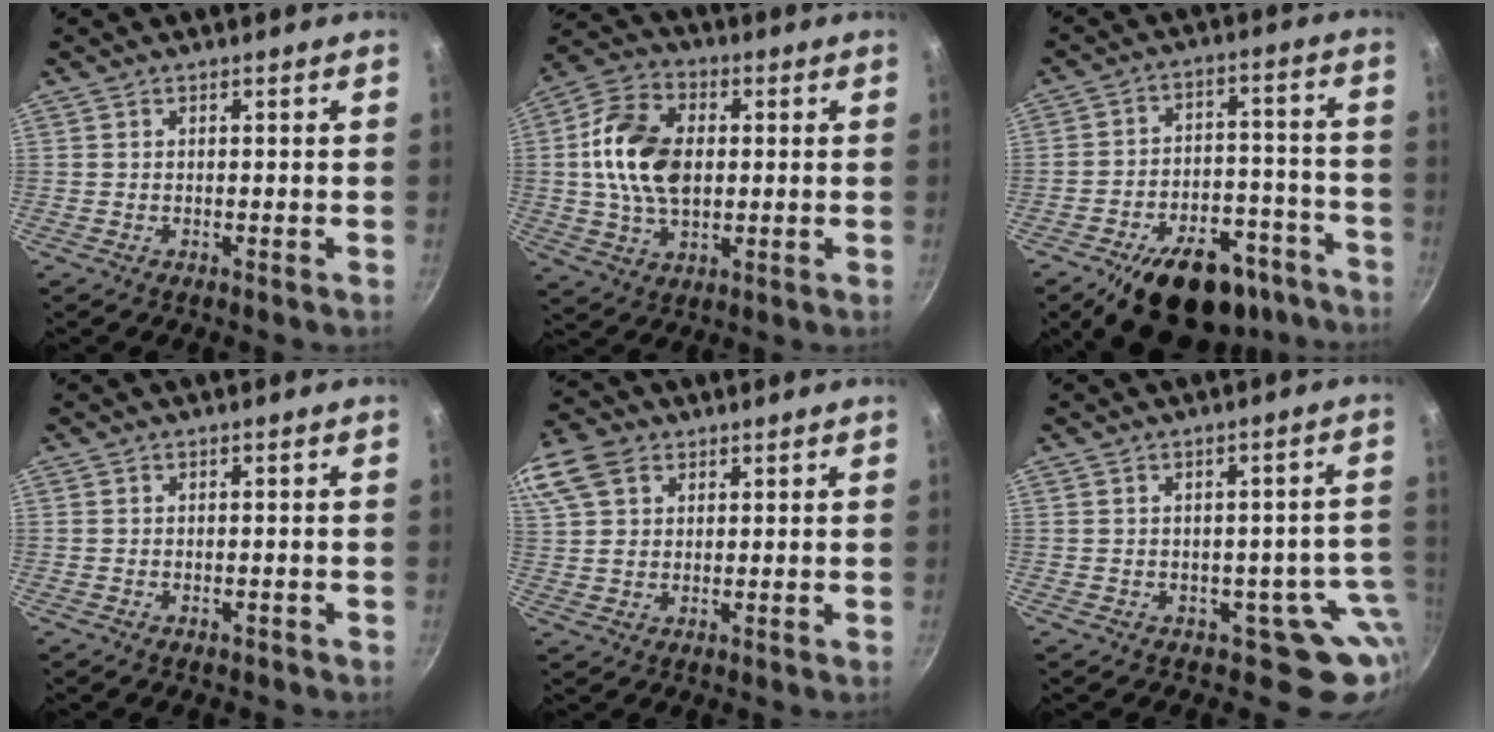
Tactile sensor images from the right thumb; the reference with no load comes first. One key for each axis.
{"total": 14.9, "fx": 1.1, "fy": 9.8, "fz": 11.1, "tx": -0.186, "ty": 0.012, "tz": 0.009}
{"total": 22.4, "fx": -15.2, "fy": 11.3, "fz": 11.8, "tx": -0.125, "ty": 0.084, "tz": -0.206}
{"total": 0.8, "fx": -0.5, "fy": 0.5, "fz": 0.4, "tx": -0.002, "ty": 0.003, "tz": -0.006}
{"total": 14.0, "fx": 6.4, "fy": 10.1, "fz": 7.3, "tx": -0.171, "ty": 0.026, "tz": 0.121}
{"total": 6.7, "fx": -1.7, "fy": 5.5, "fz": 3.4, "tx": 0.033, "ty": 0.026, "tz": -0.018}